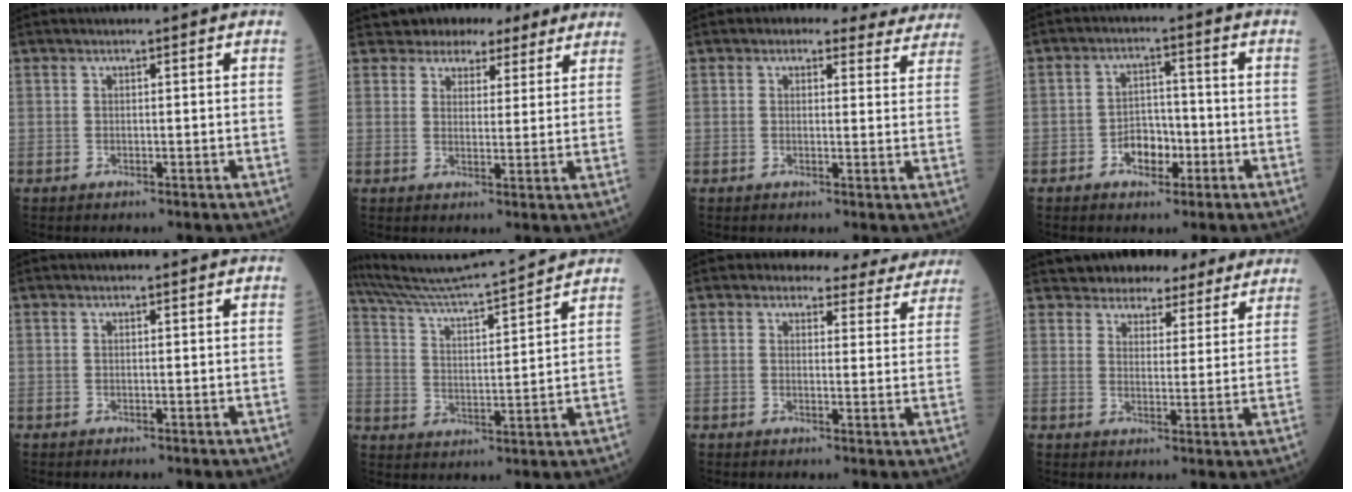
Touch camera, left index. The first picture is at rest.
{"total": 8.2, "force": [7.1, 4.0, 1.3], "torque": [-0.008, 0.020, 0.083]}
{"total": 8.7, "force": [7.9, 3.5, 1.3], "torque": [0.017, 0.010, 0.066]}
{"total": 4.5, "force": [-1.9, 2.9, 2.8], "torque": [-0.046, 0.009, -0.033]}
{"total": 0.0}
{"total": 14.5, "force": [13.9, -1.7, 3.9], "torque": [-0.088, -0.009, 0.224]}
{"total": 10.3, "force": [9.6, 3.6, 1.0], "torque": [0.022, -0.007, 0.081]}
{"total": 12.9, "force": [11.6, 4.8, 2.9], "torque": [-0.024, 0.017, 0.141]}